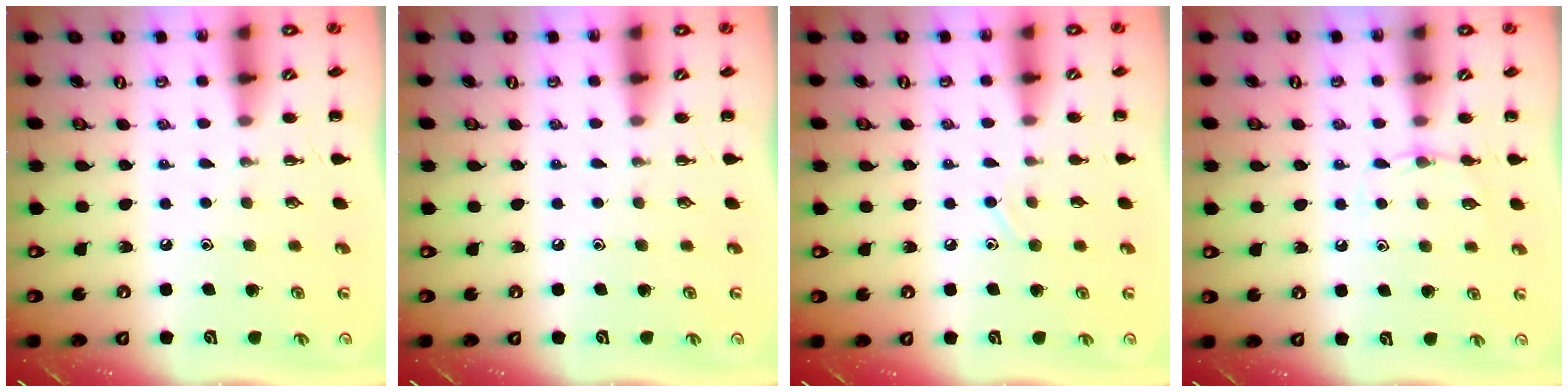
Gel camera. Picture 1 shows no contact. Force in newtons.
{"total": 0.0}
{"total": 6.7, "press": 6.3, "slide": 2.3}
{"total": 4.6, "press": 4.3, "slide": 1.7}